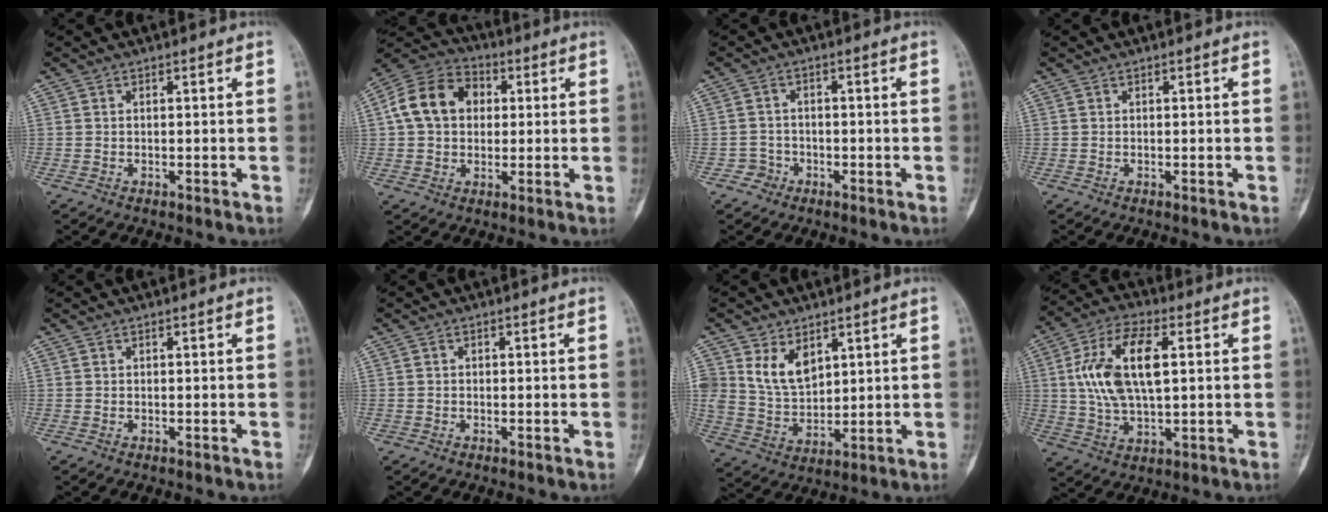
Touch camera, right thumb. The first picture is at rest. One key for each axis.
{"total": 13.2, "fx": 2.2, "fy": 10.1, "fz": 8.2, "tx": -0.132, "ty": 0.023, "tz": 0.027}
{"total": 2.6, "fx": -1.5, "fy": 2.2, "fz": -0.3, "tx": 0.022, "ty": 0.014, "tz": -0.032}
{"total": 0.0}
{"total": 0.0}
{"total": 0.5, "fx": -0.1, "fy": 0.5, "fz": 0.0, "tx": 0.003, "ty": 0.005, "tz": -0.002}
{"total": 8.7, "fx": 4.2, "fy": 5.7, "fz": 5.1, "tx": -0.071, "ty": -0.029, "tz": 0.095}
{"total": 14.6, "fx": 2.5, "fy": 6.8, "fz": 12.6, "tx": -0.248, "ty": 0.007, "tz": 0.047}